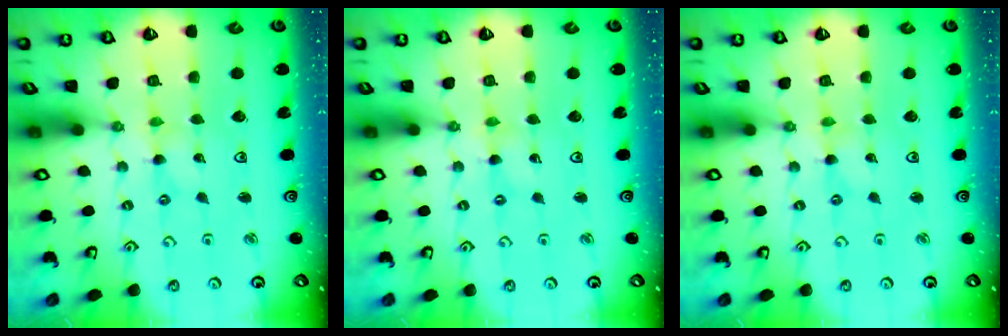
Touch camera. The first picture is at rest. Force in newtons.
{"total": 0.0}
{"total": 0.0}